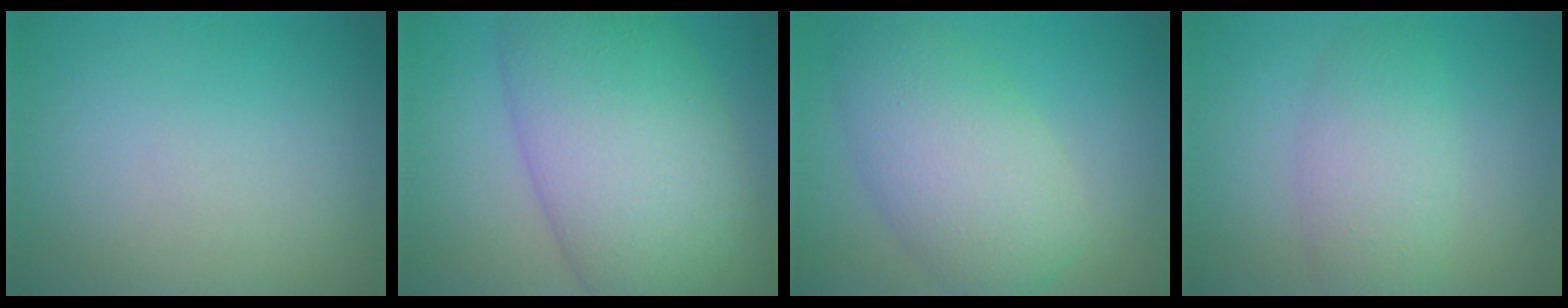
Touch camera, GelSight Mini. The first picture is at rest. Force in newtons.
{"total": 12.8, "press": 12.7, "slide": 0.4}
{"total": 6.9, "press": 6.9, "slide": 0.4}
{"total": 4.2, "press": 4.2, "slide": 0.2}